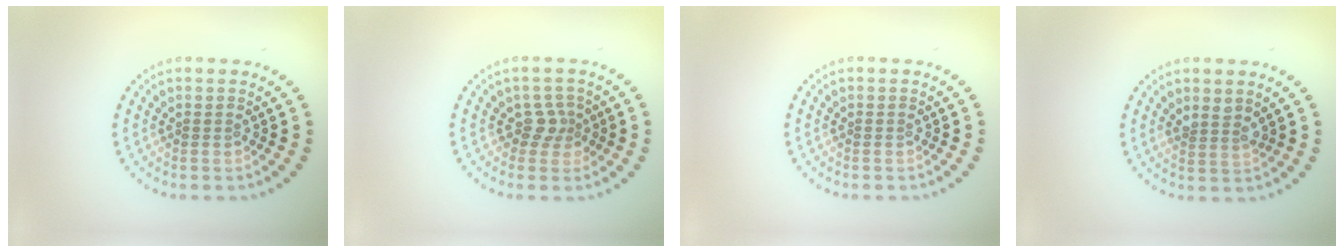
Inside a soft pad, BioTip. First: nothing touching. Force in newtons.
{"total": 1.8, "press": 1.4, "slide": 1.2}
{"total": 0.0}
{"total": 1.6, "press": 1.3, "slide": 0.9}